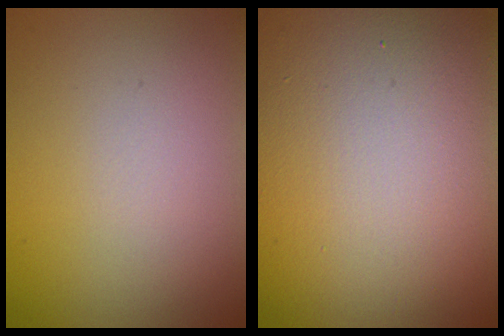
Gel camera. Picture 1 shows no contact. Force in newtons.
{"total": 18.5, "press": 18.5, "slide": 0.7}